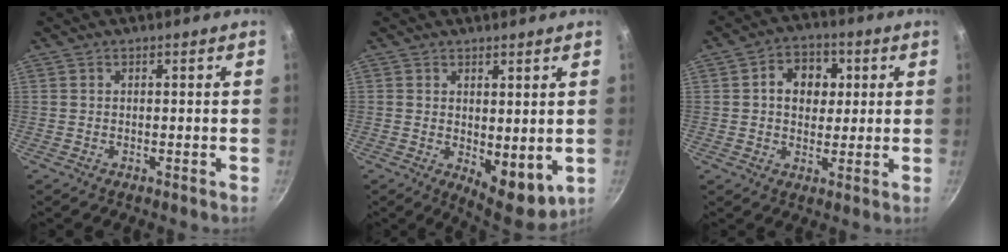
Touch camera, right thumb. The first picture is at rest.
{"total": 7.8, "force": [0.8, 4.1, 6.6], "torque": [-0.074, -0.023, 0.020]}
{"total": 8.7, "force": [1.8, 6.8, 5.1], "torque": [-0.041, 0.003, 0.017]}